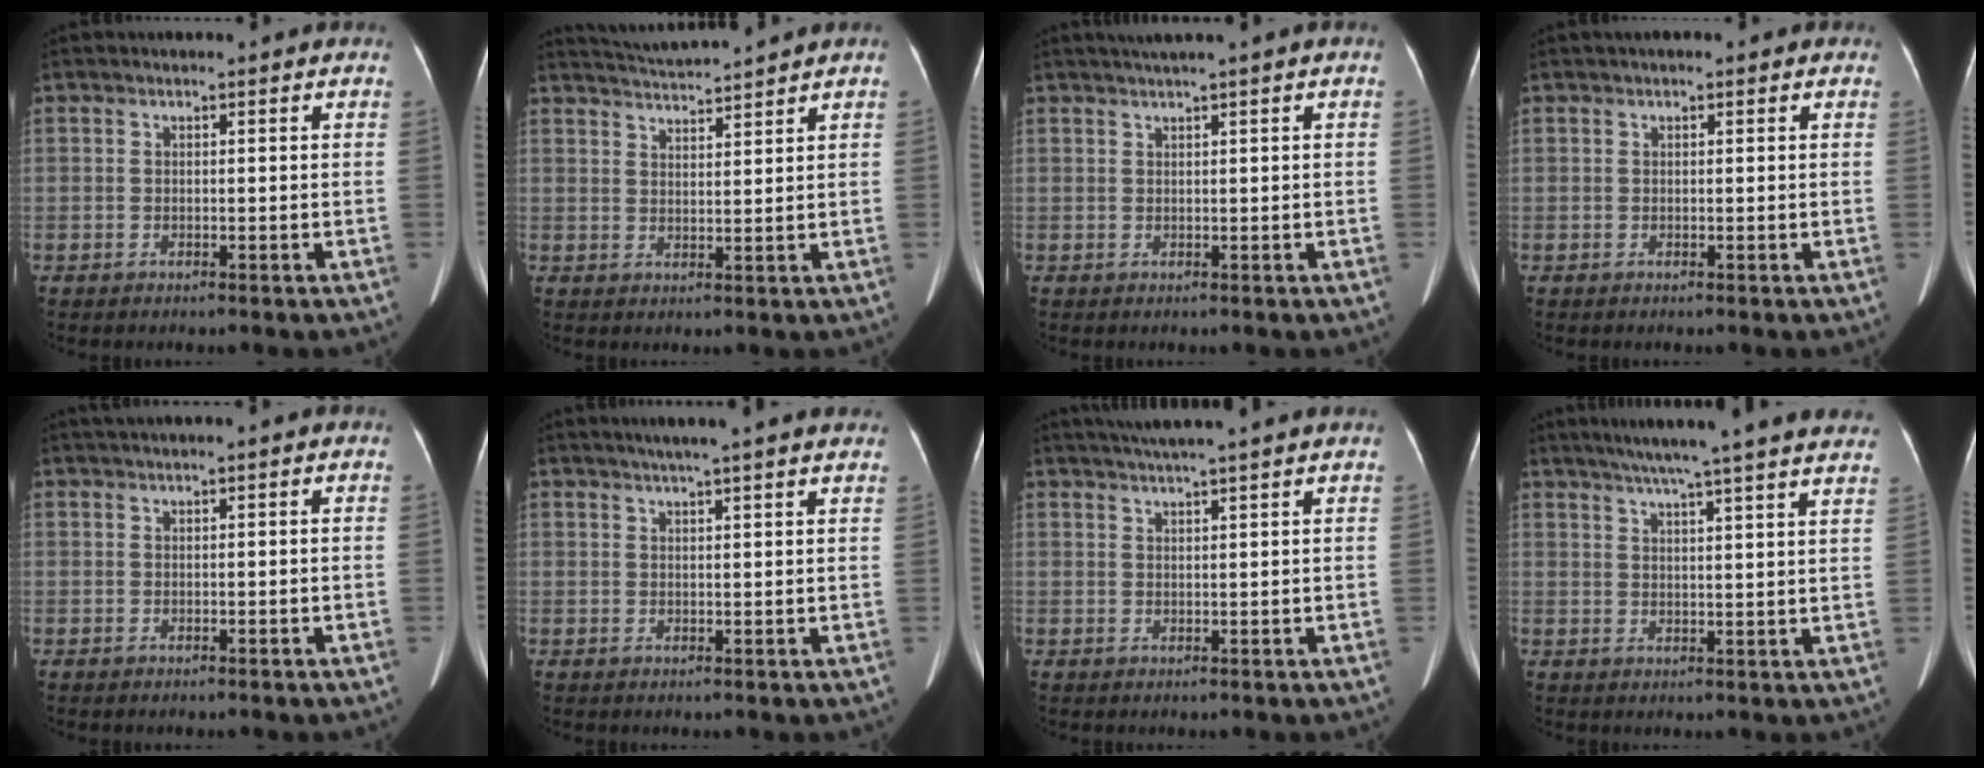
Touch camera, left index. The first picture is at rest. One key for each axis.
{"total": 5.7, "fx": 5.5, "fy": -1.4, "fz": 0.9, "tx": -0.023, "ty": 0.010, "tz": 0.096}
{"total": 2.3, "fx": 1.4, "fy": -0.5, "fz": 1.7, "tx": -0.036, "ty": 0.009, "tz": 0.031}
{"total": 1.2, "fx": 0.6, "fy": 0.6, "fz": 0.9, "tx": -0.015, "ty": 0.011, "tz": 0.003}
{"total": 1.1, "fx": 0.5, "fy": -0.1, "fz": 0.9, "tx": -0.022, "ty": 0.015, "tz": 0.014}
{"total": 9.3, "fx": 7.7, "fy": -0.2, "fz": 5.1, "tx": -0.073, "ty": 0.026, "tz": 0.087}
{"total": 7.2, "fx": 6.1, "fy": -1.2, "fz": 3.7, "tx": -0.056, "ty": 0.025, "tz": 0.084}
{"total": 20.9, "fx": 18.1, "fy": -0.5, "fz": 10.5, "tx": -0.166, "ty": 0.000, "tz": 0.225}